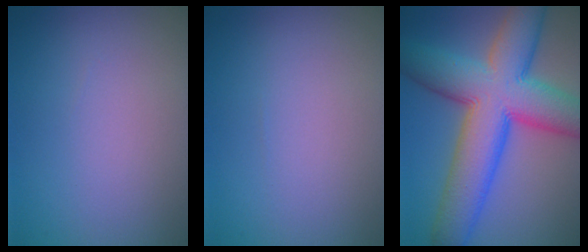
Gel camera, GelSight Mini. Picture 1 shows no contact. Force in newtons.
{"total": 0.0}
{"total": 12.8, "press": 12.8, "slide": 0.5}